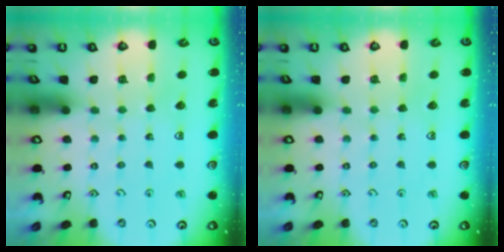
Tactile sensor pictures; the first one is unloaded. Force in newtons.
{"total": 0.0}